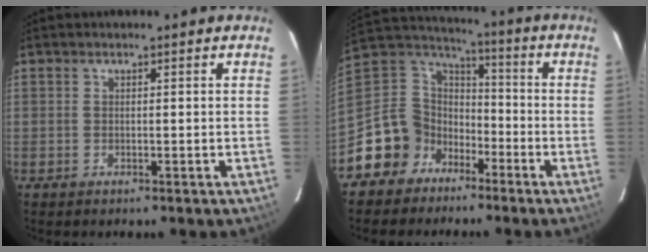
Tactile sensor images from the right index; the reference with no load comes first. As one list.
[{"total": 12.5, "force": [-7.5, 9.9, 1.6], "torque": [-0.058, 0.045, -0.142]}]